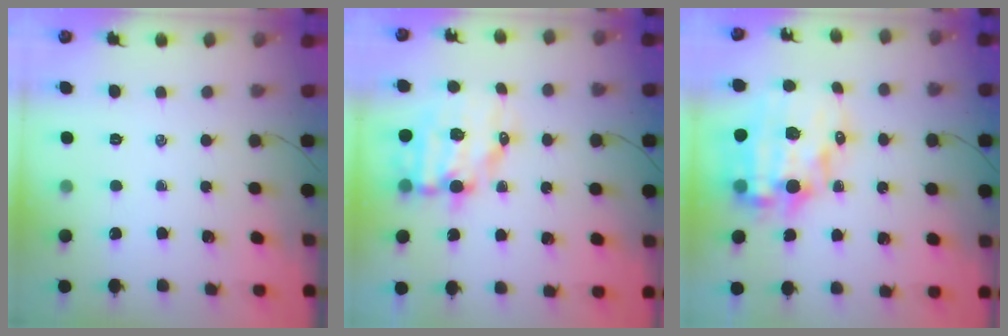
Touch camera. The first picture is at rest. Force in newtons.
{"total": 10.9, "press": 10.6, "slide": 2.4}
{"total": 16.4, "press": 15.9, "slide": 3.8}